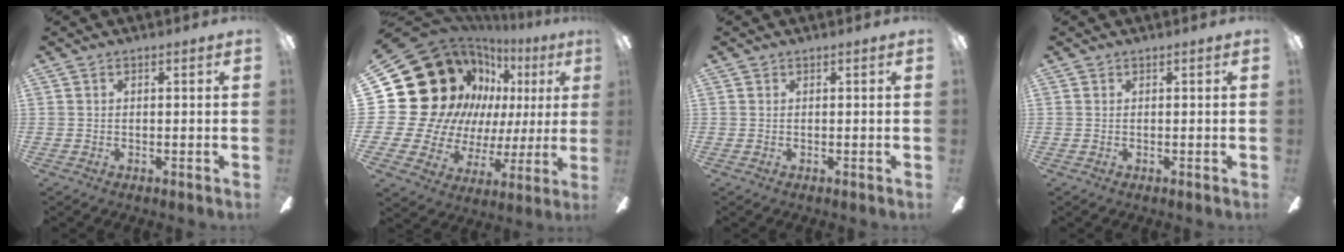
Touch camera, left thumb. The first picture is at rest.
{"total": 24.6, "force": [9.7, 19.2, 12.0], "torque": [-0.254, -0.087, 0.226]}
{"total": 0.0}
{"total": 0.0}